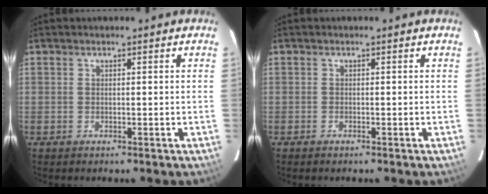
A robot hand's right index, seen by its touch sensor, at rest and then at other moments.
{"total": 0.7, "force": [-0.6, 0.2, 0.2], "torque": [-0.003, -0.001, -0.013]}